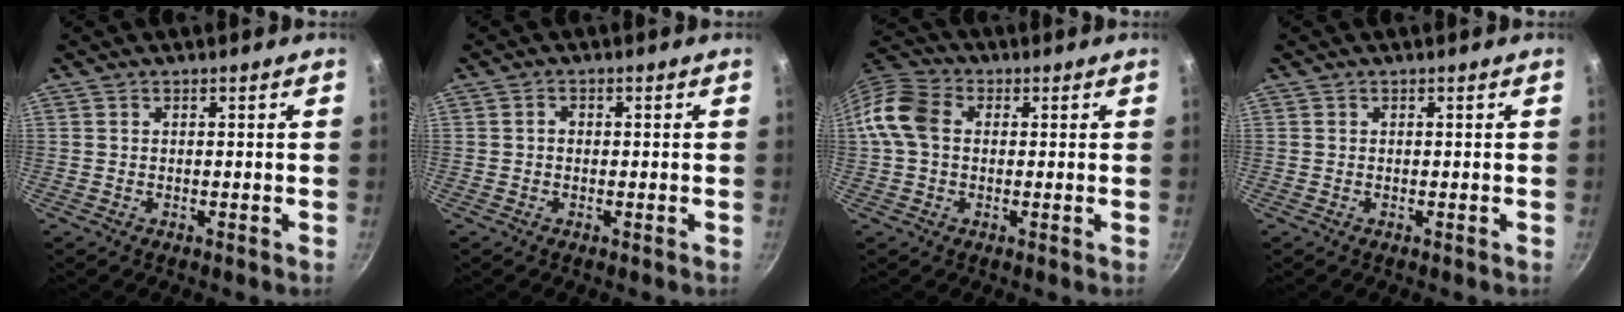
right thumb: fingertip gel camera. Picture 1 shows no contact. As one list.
[{"total": 1.3, "force": [0.0, 1.0, 0.8], "torque": [-0.013, 0.005, -0.002]}, {"total": 9.0, "force": [0.7, 6.6, 6.1], "torque": [-0.112, 0.020, -0.005]}, {"total": 0.0}]